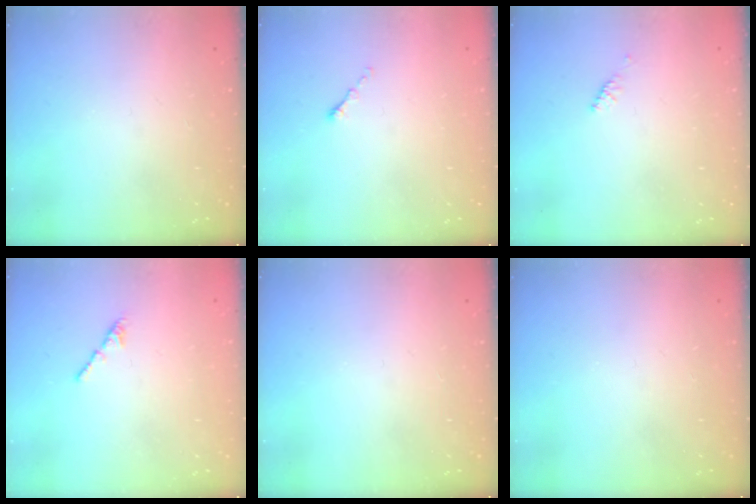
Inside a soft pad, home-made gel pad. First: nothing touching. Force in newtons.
{"total": 0.0}
{"total": 2.4, "press": 2.3, "slide": 0.7}
{"total": 1.3, "press": 1.2, "slide": 0.4}
{"total": 0.0}
{"total": 0.0}